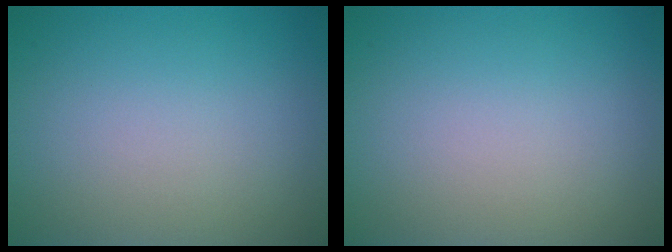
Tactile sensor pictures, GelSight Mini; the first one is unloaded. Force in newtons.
{"total": 0.0}